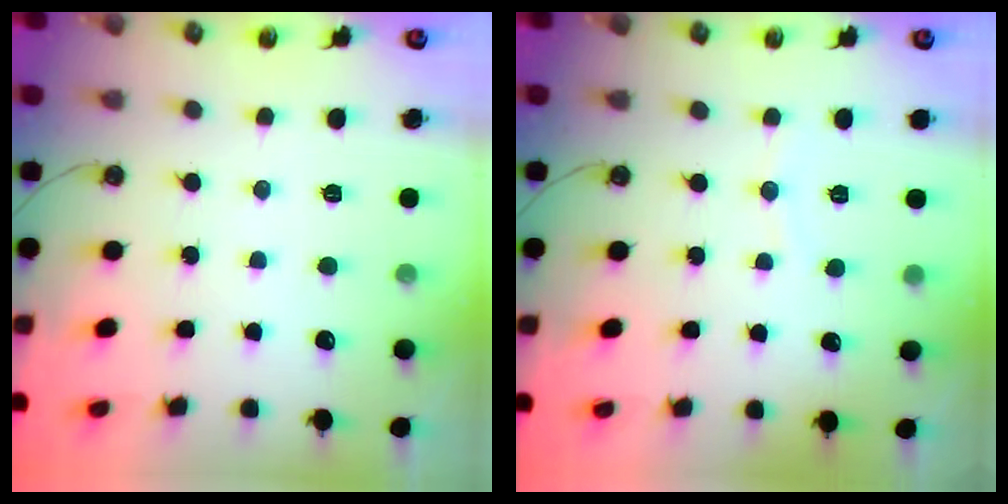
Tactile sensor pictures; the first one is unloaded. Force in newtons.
{"total": 2.9, "press": 2.9, "slide": 0.3}